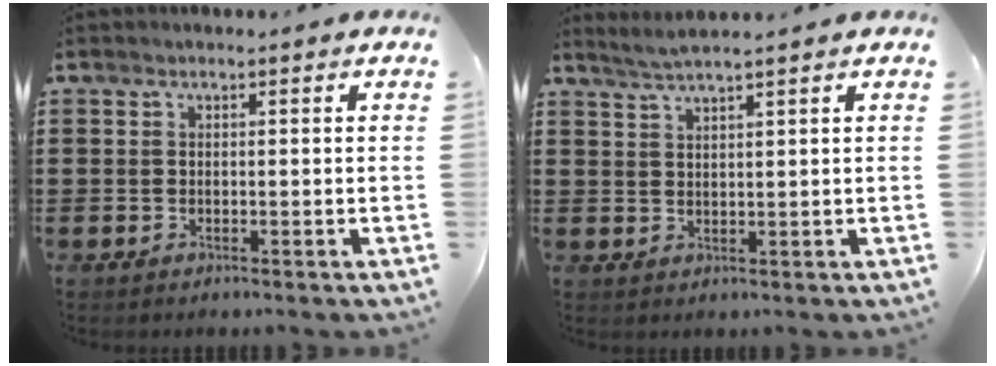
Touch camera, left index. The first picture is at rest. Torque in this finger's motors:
{"motor_torque": [-0.04, 0.01, -0.07, 0.00]}